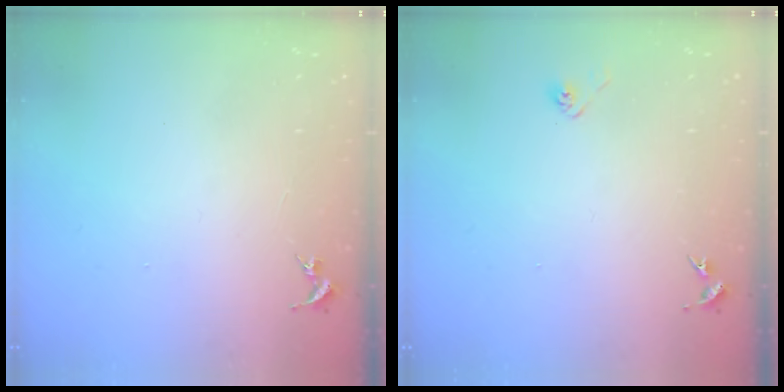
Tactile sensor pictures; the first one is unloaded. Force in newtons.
{"total": 2.8, "press": 2.6, "slide": 1.1}